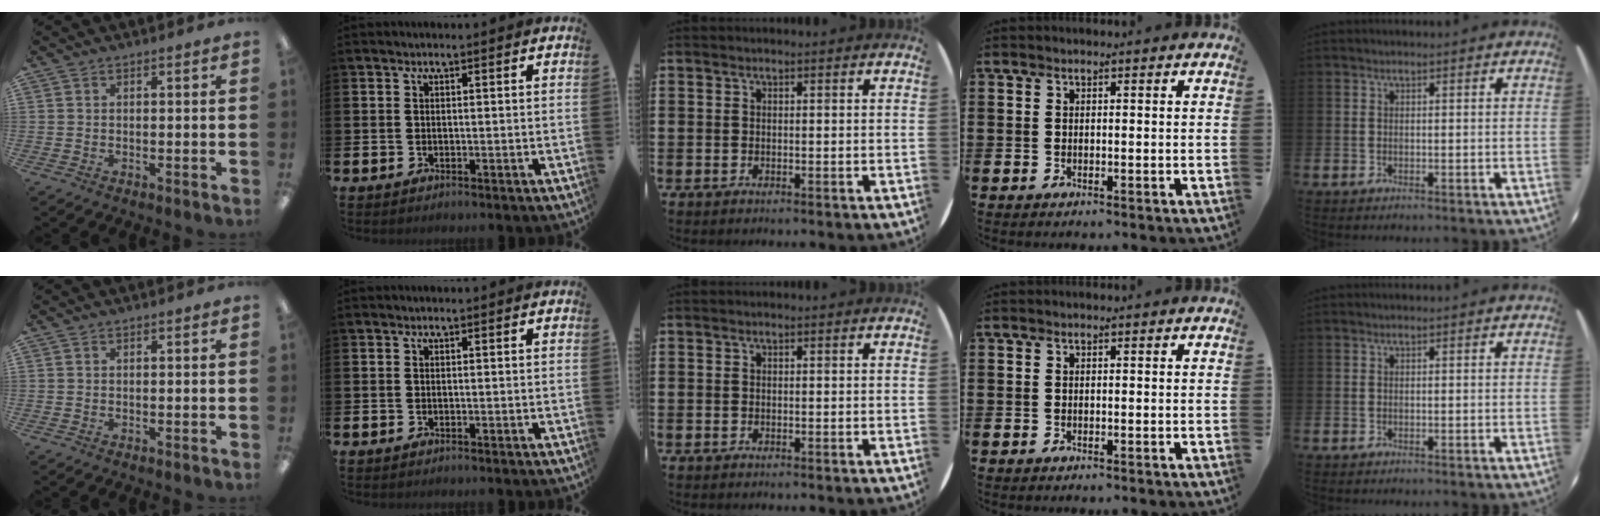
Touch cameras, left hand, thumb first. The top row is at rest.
{}